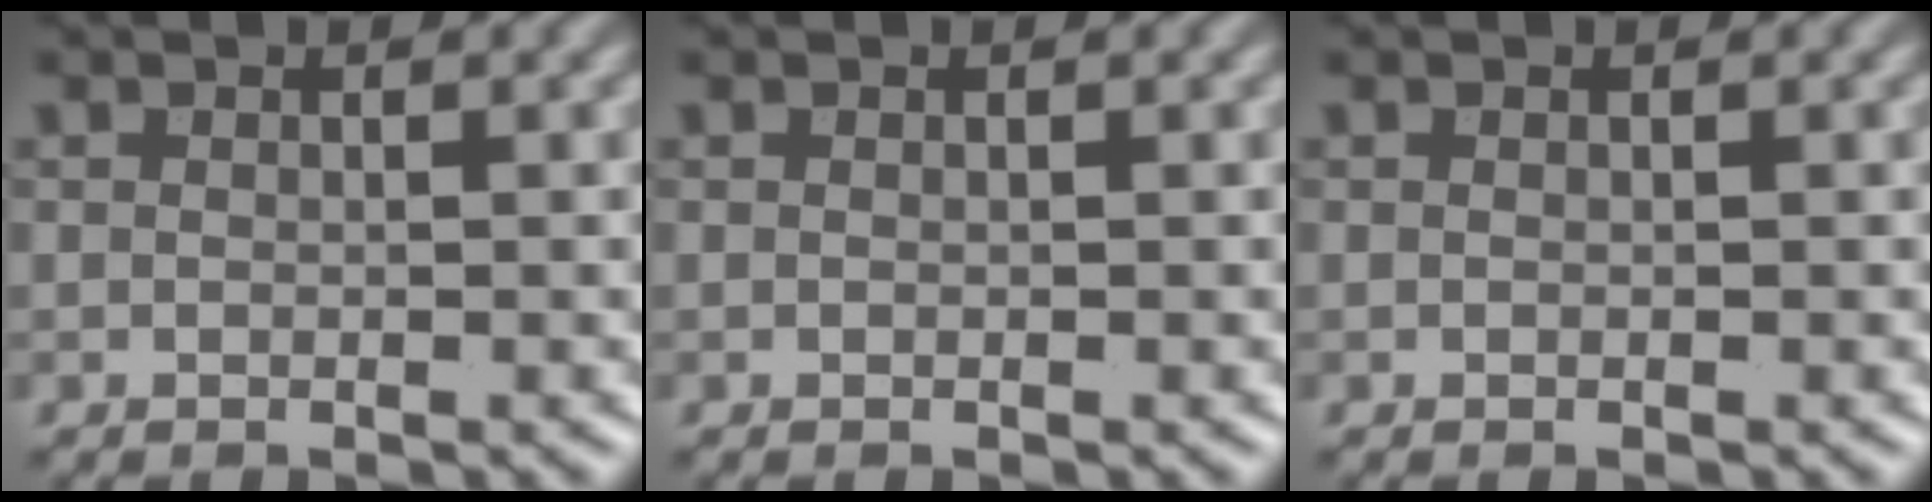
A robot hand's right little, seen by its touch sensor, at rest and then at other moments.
{"total": 0.0}
{"total": 0.0}